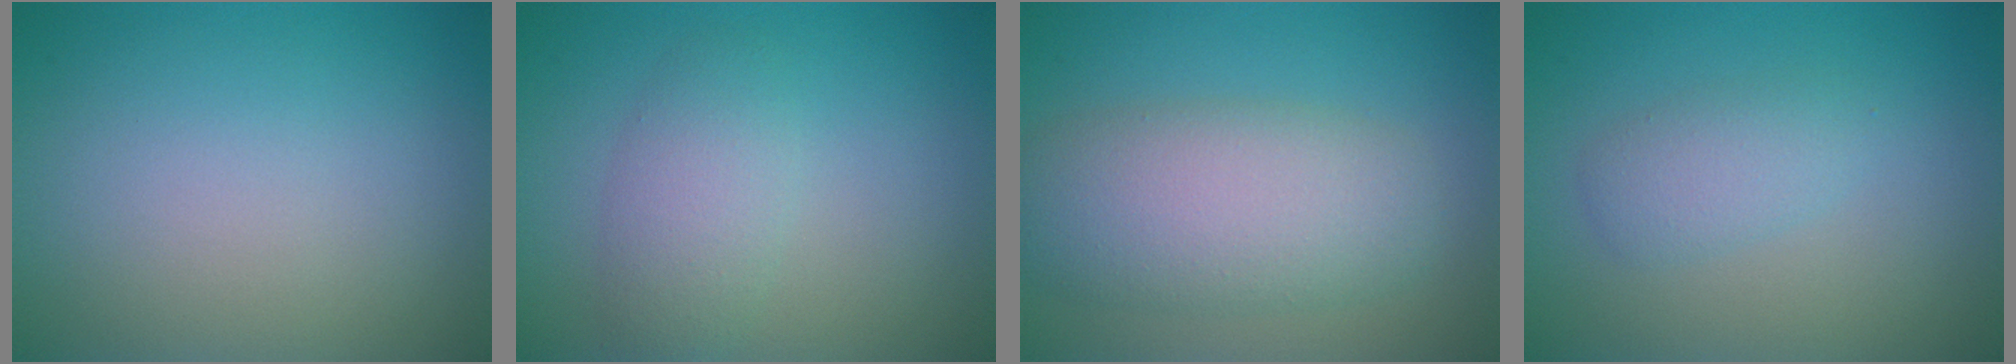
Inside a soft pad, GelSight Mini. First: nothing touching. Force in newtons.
{"total": 3.0, "press": 3.0, "slide": 0.1}
{"total": 6.9, "press": 6.9, "slide": 0.2}
{"total": 2.1, "press": 2.1, "slide": 0.1}